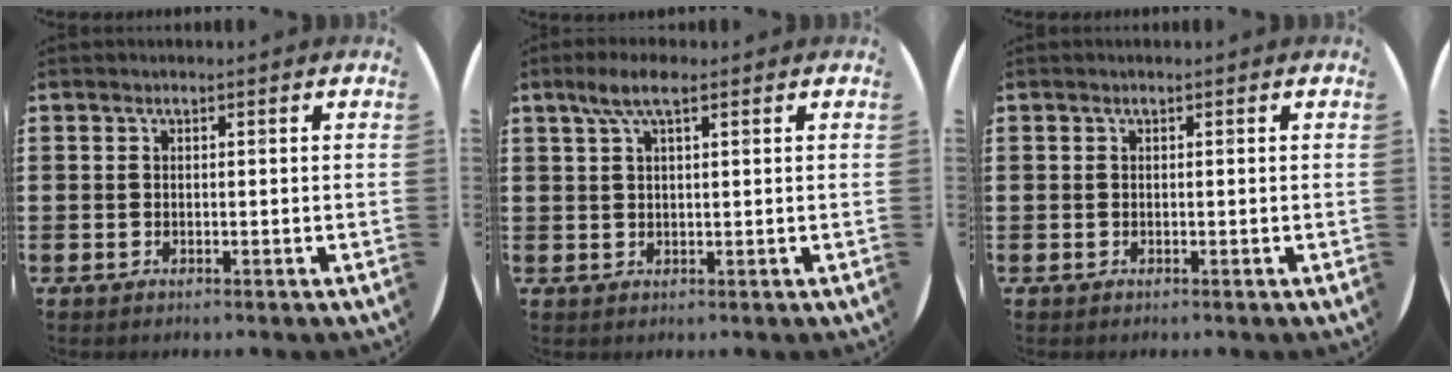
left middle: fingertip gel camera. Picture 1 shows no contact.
{"total": 4.1, "force": [2.5, 1.0, 3.2], "torque": [-0.067, 0.008, 0.042]}
{"total": 0.0}